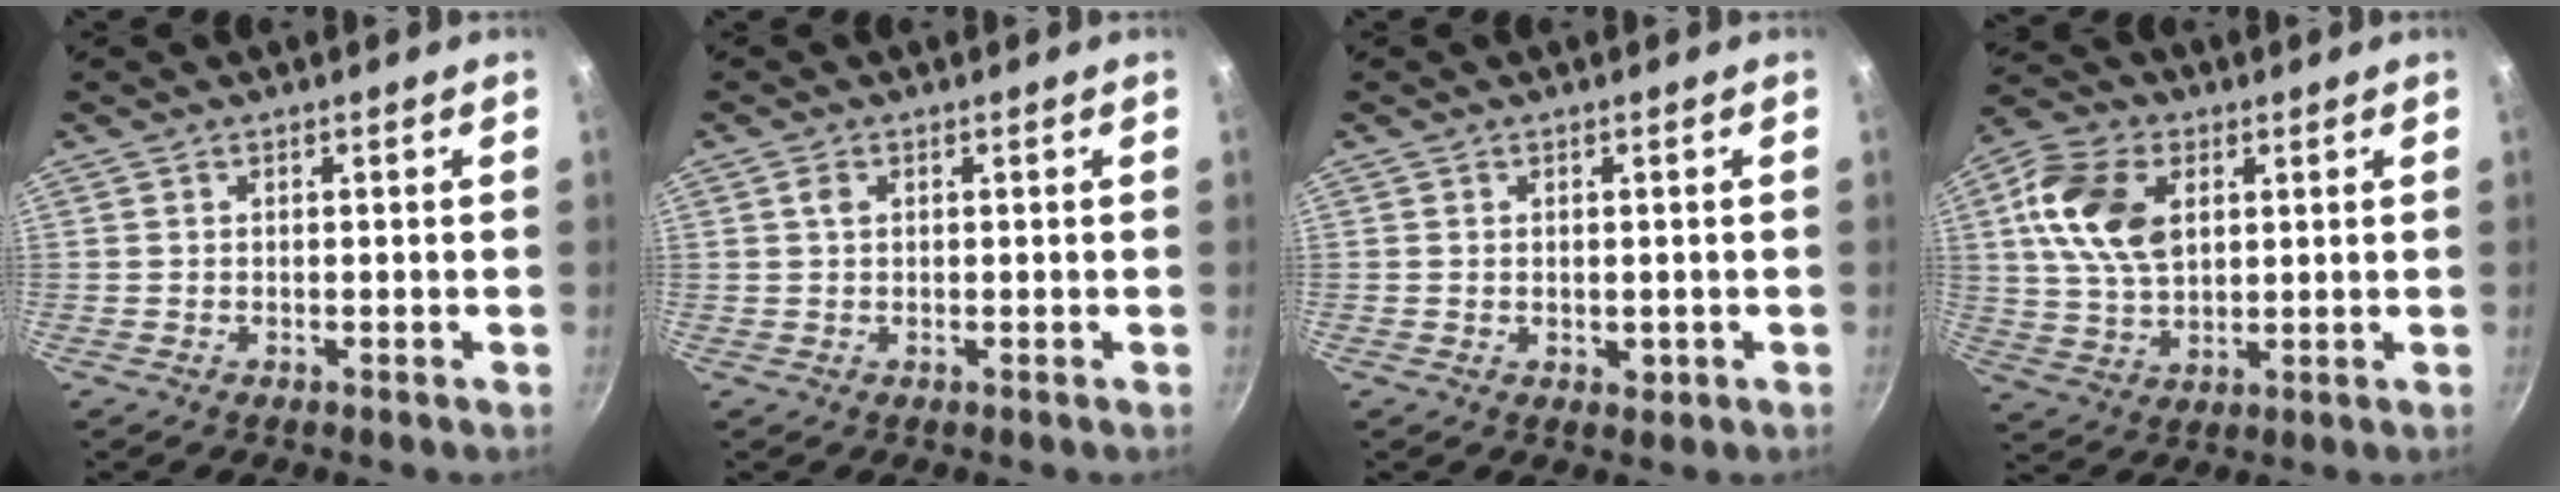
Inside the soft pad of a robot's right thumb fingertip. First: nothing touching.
{"total": 1.3, "force": [0.4, 0.8, 0.9], "torque": [-0.012, 0.000, 0.005]}
{"total": 1.7, "force": [-0.1, 1.2, 1.2], "torque": [-0.014, -0.003, 0.000]}
{"total": 13.7, "force": [3.4, 8.9, 9.8], "torque": [-0.169, -0.003, 0.062]}